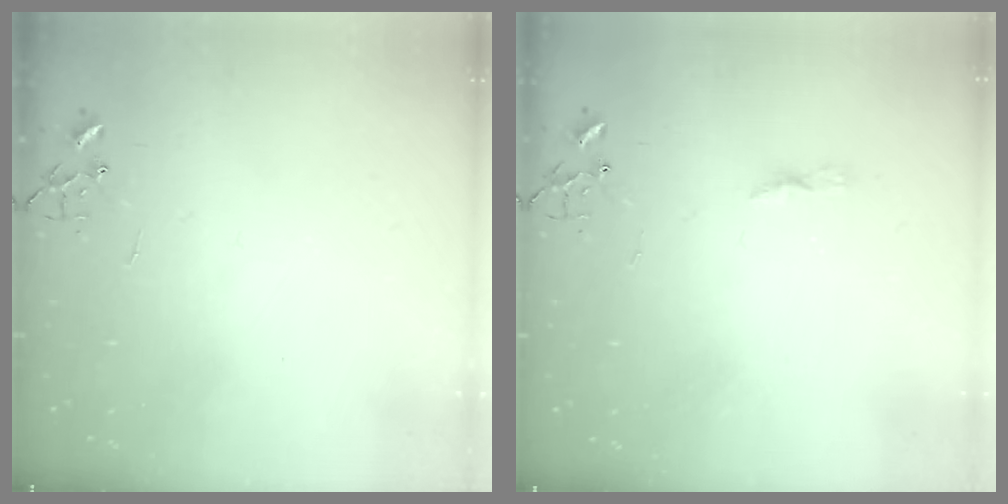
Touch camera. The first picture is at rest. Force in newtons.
{"total": 3.9, "press": 3.9, "slide": 0.5}